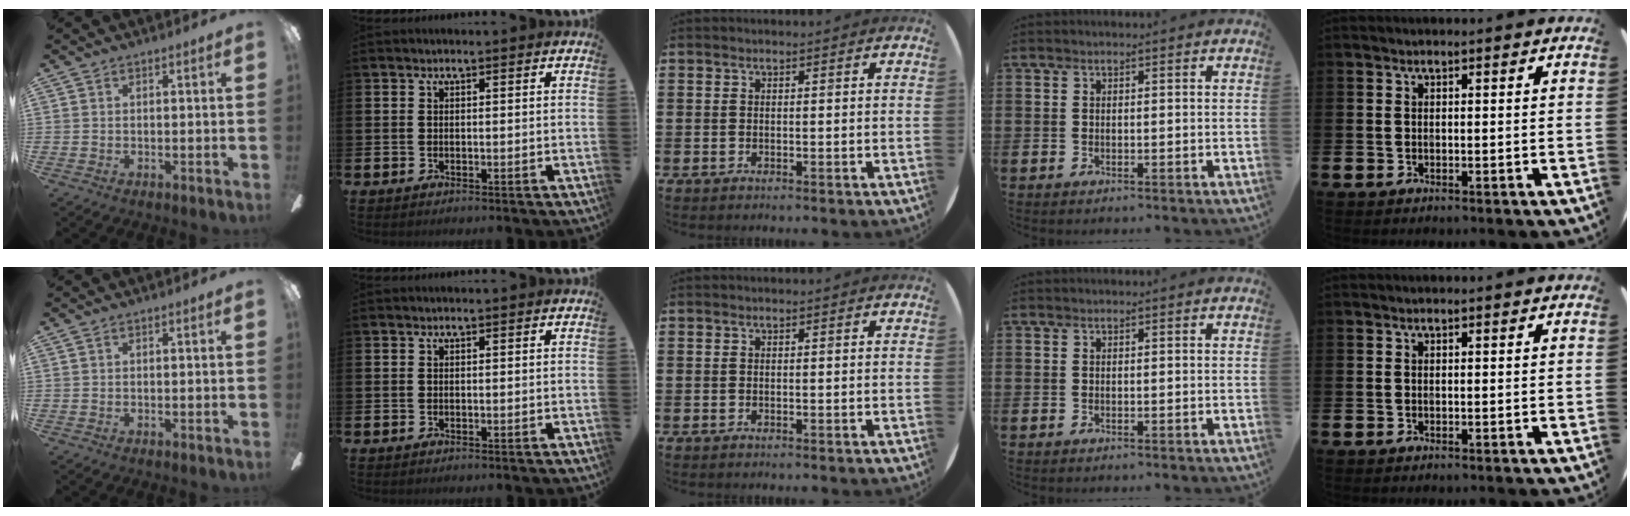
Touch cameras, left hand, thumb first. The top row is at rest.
{}